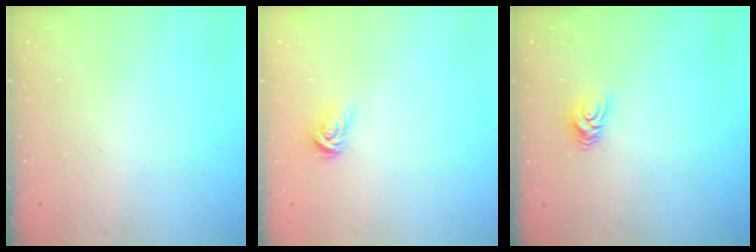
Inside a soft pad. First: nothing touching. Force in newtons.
{"total": 3.5, "press": 3.5, "slide": 0.4}
{"total": 6.6, "press": 6.6, "slide": 0.5}